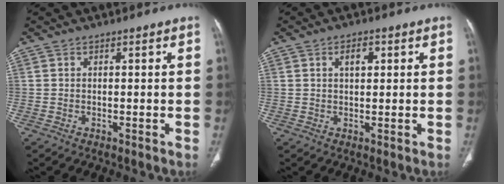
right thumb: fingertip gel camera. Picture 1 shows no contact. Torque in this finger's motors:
{"motor_torque": [-0.46, 1.48, 0.54, -0.29, 0.13]}